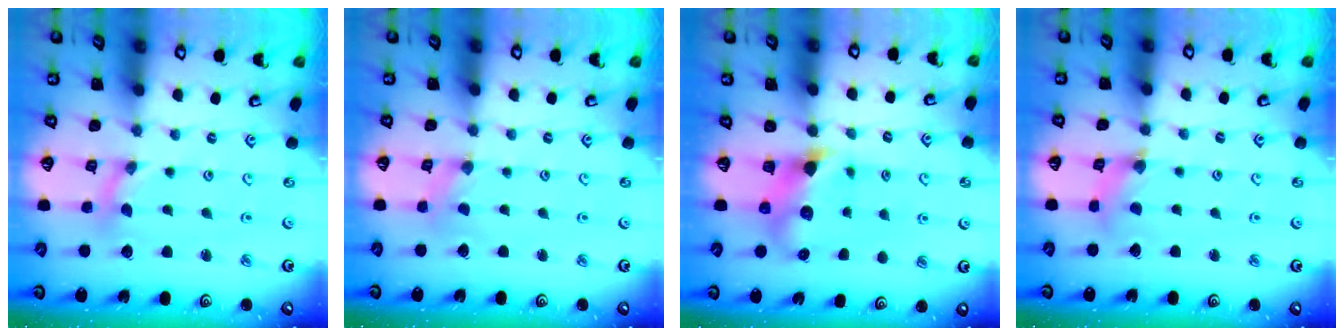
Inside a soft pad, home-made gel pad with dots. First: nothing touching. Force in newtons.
{"total": 0.0}
{"total": 6.9, "press": 6.9, "slide": 0.9}
{"total": 2.5, "press": 2.4, "slide": 0.4}